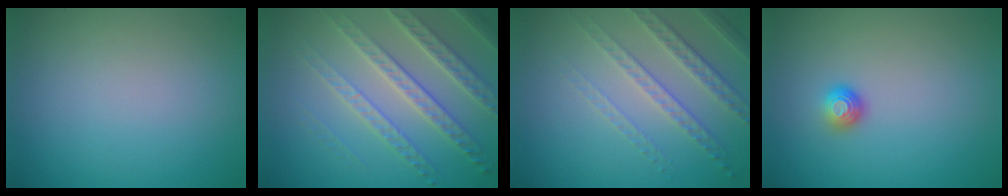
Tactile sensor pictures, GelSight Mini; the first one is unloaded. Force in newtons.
{"total": 6.1, "press": 4.6, "slide": 4.0}
{"total": 4.7, "press": 3.2, "slide": 3.4}
{"total": 1.3, "press": 1.0, "slide": 0.9}